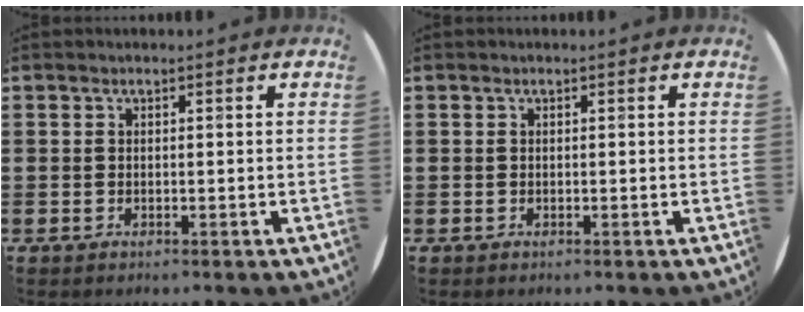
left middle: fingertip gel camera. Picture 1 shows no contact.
{"total": 0.0}